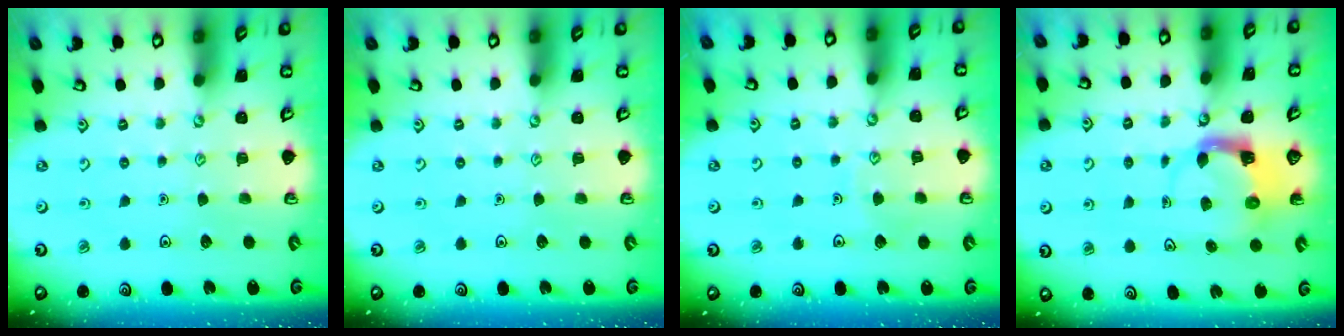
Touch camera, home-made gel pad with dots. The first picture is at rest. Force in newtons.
{"total": 0.0}
{"total": 5.8, "press": 5.8, "slide": 0.6}
{"total": 3.8, "press": 3.8, "slide": 0.7}